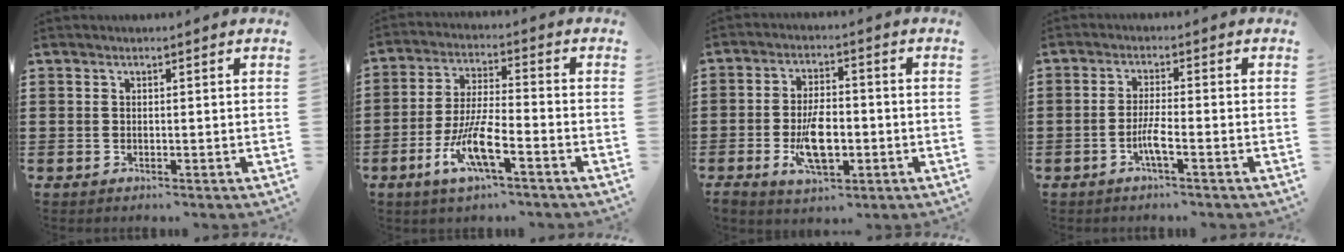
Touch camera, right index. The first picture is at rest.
{"total": 8.5, "force": [-4.2, 1.7, 7.2], "torque": [-0.156, -0.010, -0.081]}
{"total": 7.9, "force": [-2.1, 3.7, 6.7], "torque": [-0.129, -0.004, -0.039]}
{"total": 3.6, "force": [-1.7, 0.3, 3.2], "torque": [-0.069, -0.007, -0.035]}